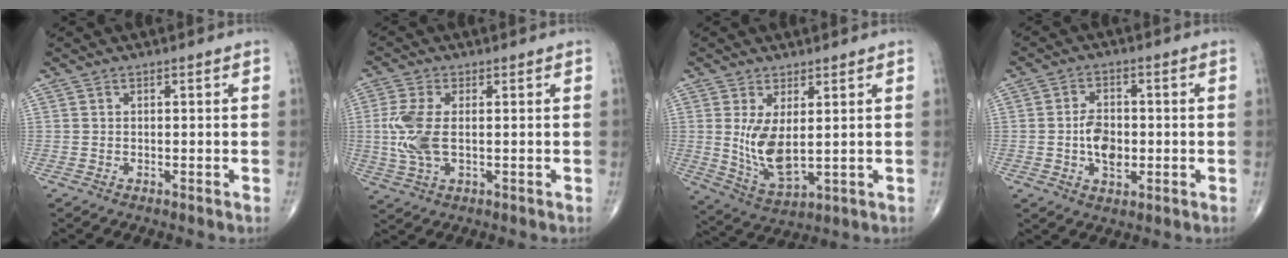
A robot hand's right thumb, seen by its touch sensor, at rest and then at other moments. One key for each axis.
{"total": 7.8, "fx": 0.1, "fy": 3.8, "fz": 6.8, "tx": -0.170, "ty": -0.004, "tz": 0.004}
{"total": 8.6, "fx": 1.2, "fy": 3.8, "fz": 7.7, "tx": -0.147, "ty": -0.025, "tz": 0.039}
{"total": 6.6, "fx": -0.8, "fy": 4.2, "fz": 5.1, "tx": -0.072, "ty": 0.004, "tz": -0.016}